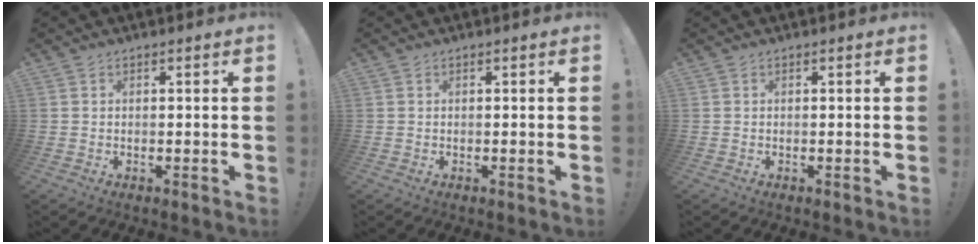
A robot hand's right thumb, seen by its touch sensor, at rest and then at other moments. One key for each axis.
{"total": 0.0}
{"total": 0.0}